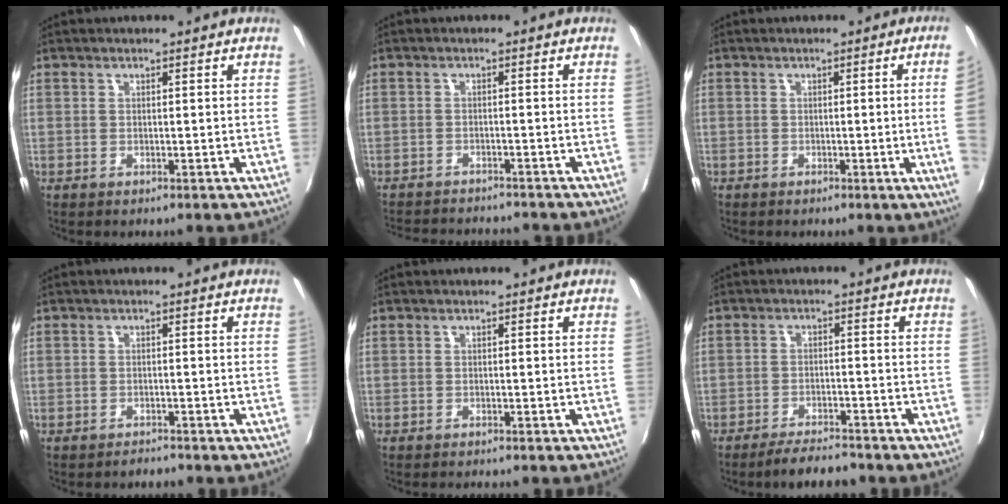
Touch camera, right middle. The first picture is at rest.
{"total": 8.9, "force": [-8.2, 1.5, 2.8], "torque": [-0.073, -0.012, -0.123]}
{"total": 5.9, "force": [-0.2, -1.9, 5.6], "torque": [-0.079, -0.010, 0.000]}
{"total": 1.2, "force": [-1.2, 0.3, 0.0], "torque": [-0.006, 0.001, -0.019]}
{"total": 1.0, "force": [-1.0, 0.0, 0.3], "torque": [-0.004, -0.008, -0.017]}
{"total": 6.2, "force": [-5.4, 1.1, 2.7], "torque": [-0.065, -0.005, -0.086]}